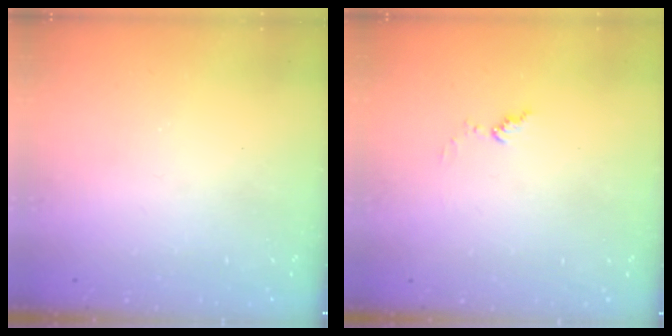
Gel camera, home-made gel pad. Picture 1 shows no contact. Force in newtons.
{"total": 4.9, "press": 4.9, "slide": 0.3}